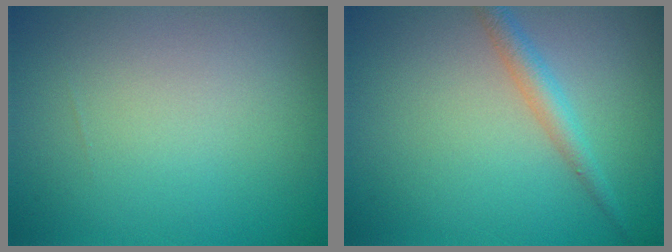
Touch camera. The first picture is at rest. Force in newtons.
{"total": 2.1, "press": 2.1, "slide": 0.1}